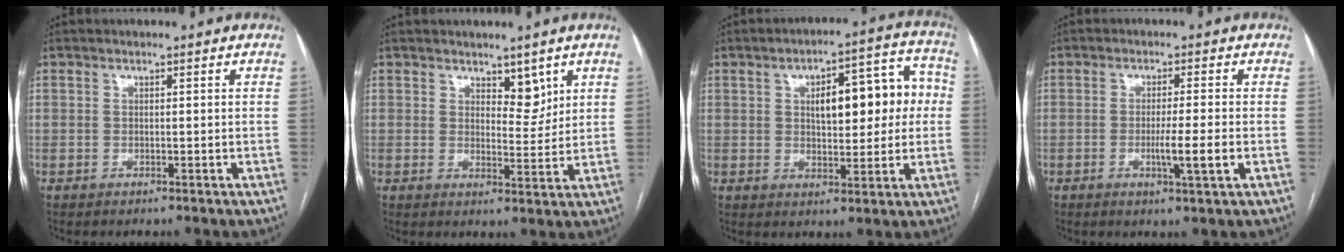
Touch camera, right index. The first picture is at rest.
{"total": 4.0, "force": [2.6, 1.9, 2.3], "torque": [-0.027, -0.008, 0.042]}
{"total": 12.3, "force": [1.6, 4.9, 11.2], "torque": [-0.144, 0.041, 0.028]}
{"total": 4.9, "force": [-1.3, -0.4, 4.7], "torque": [-0.082, -0.011, -0.021]}